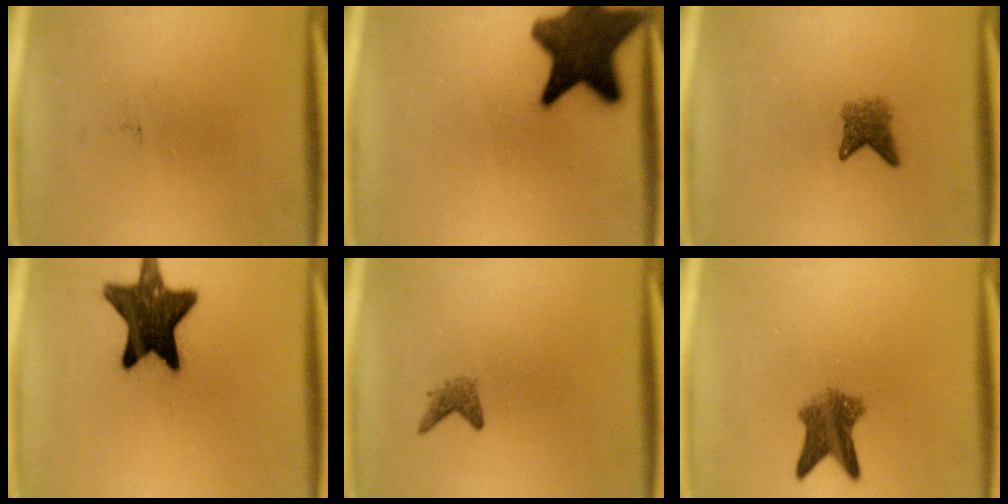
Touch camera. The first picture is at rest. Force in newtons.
{"total": 14.4}
{"total": 2.8}
{"total": 14.9}
{"total": 1.4}
{"total": 5.5}